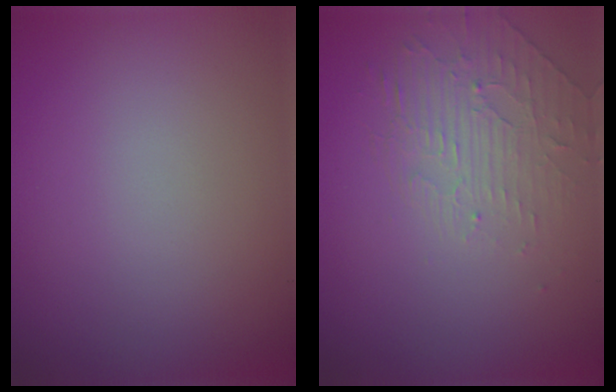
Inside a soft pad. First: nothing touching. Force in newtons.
{"total": 2.1, "press": 1.2, "slide": 1.7}